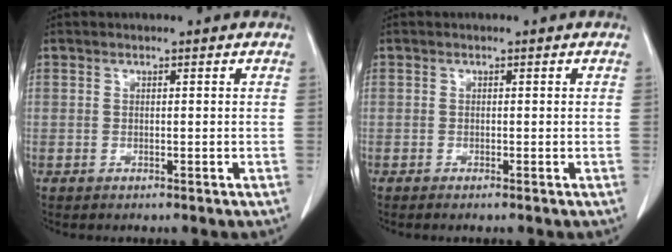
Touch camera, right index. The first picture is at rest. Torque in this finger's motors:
{"motor_torque": [0.02, 0.06, 0.01, 0.01]}